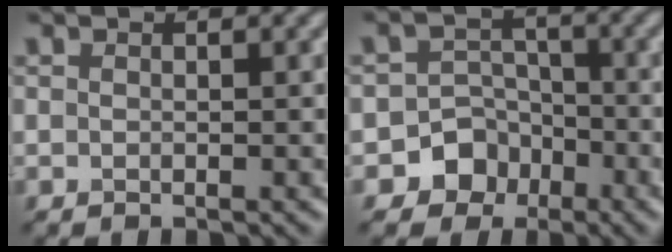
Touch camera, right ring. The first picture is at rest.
{"total": 5.8, "force": [-3.1, 4.8, 0.6], "torque": [0.023, -0.003, -0.074]}